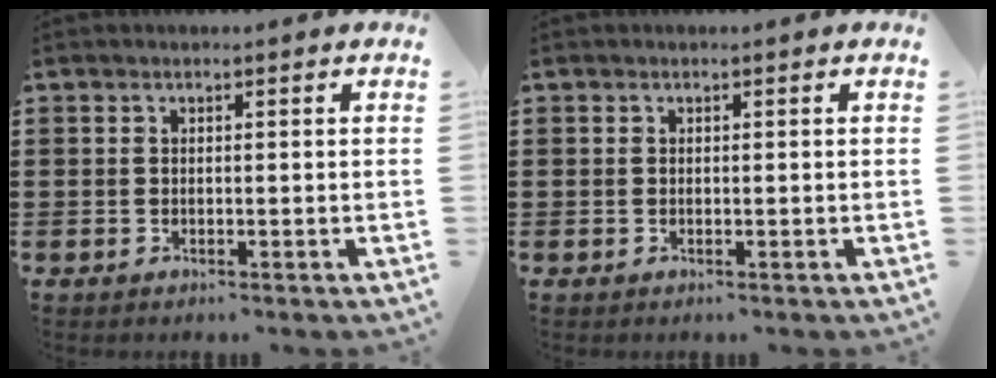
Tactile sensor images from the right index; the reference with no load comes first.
{"total": 0.0}